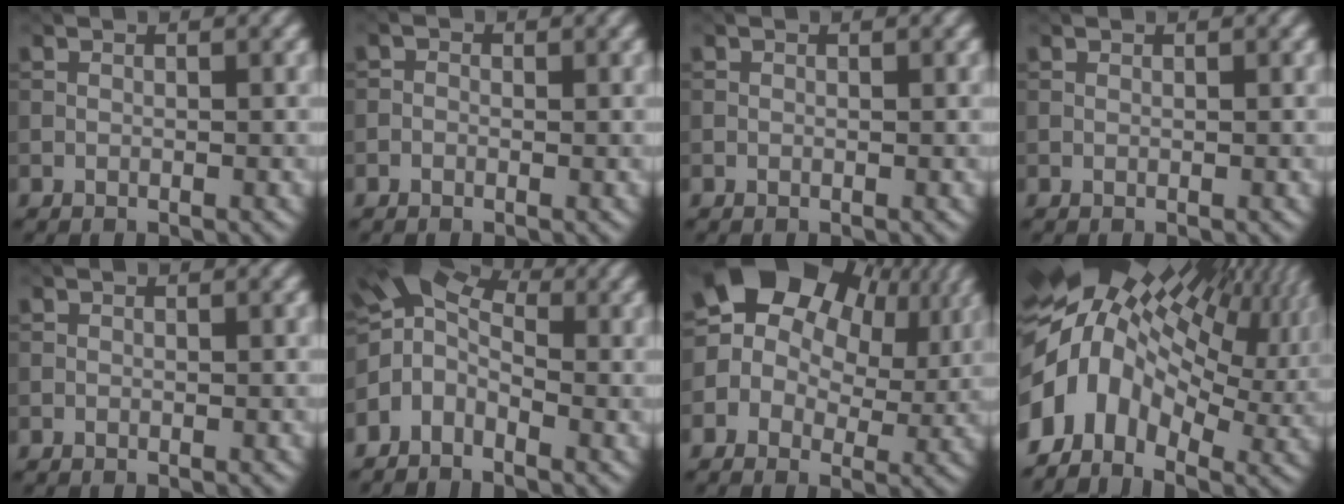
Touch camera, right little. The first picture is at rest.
{"total": 0.7, "force": [-0.2, 0.6, 0.2], "torque": [-0.003, -0.003, -0.009]}
{"total": 0.0}
{"total": 0.0}
{"total": 0.0}
{"total": 4.7, "force": [-1.5, 3.2, 3.1], "torque": [-0.053, 0.013, -0.044]}
{"total": 14.4, "force": [6.4, 10.0, 8.2], "torque": [-0.158, 0.054, 0.084]}
{"total": 14.5, "force": [1.1, 9.6, 10.8], "torque": [-0.237, 0.007, 0.020]}